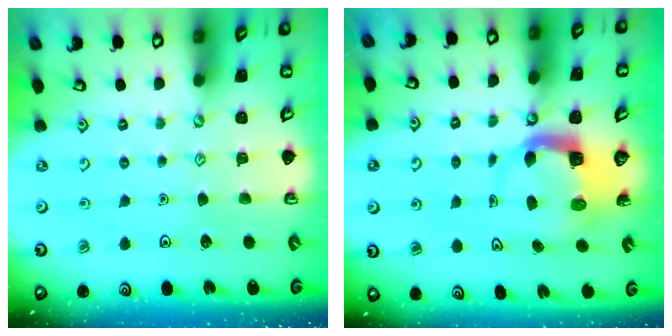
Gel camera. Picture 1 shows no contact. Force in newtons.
{"total": 5.2, "press": 5.1, "slide": 0.7}